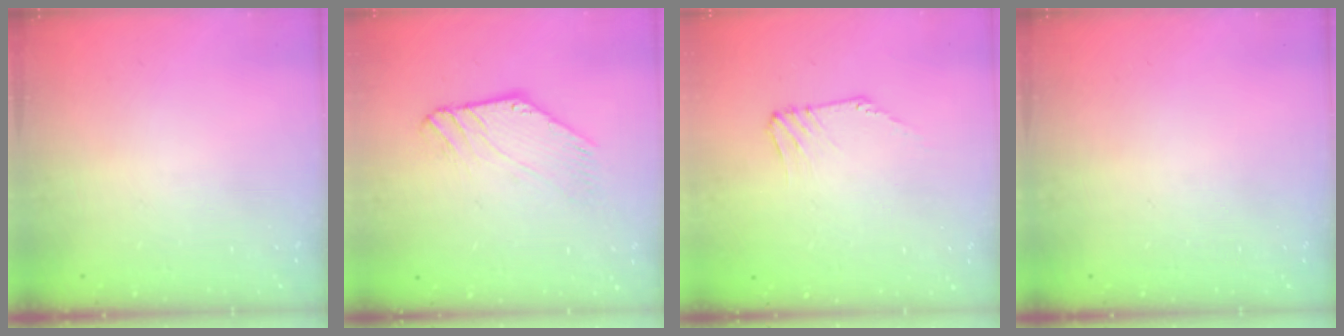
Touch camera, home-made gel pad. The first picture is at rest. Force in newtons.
{"total": 0.0}
{"total": 1.3, "press": 1.2, "slide": 0.2}
{"total": 0.0}